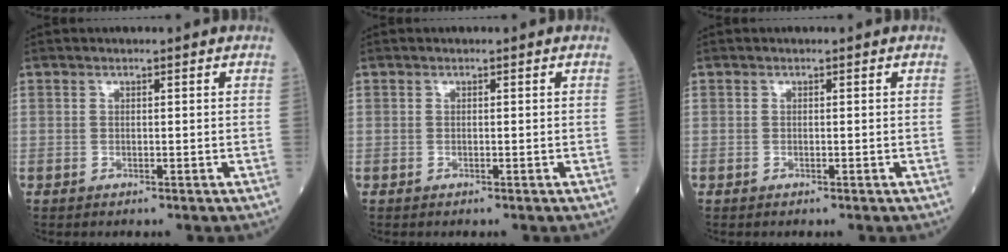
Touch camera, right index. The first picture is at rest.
{"total": 0.0}
{"total": 0.0}